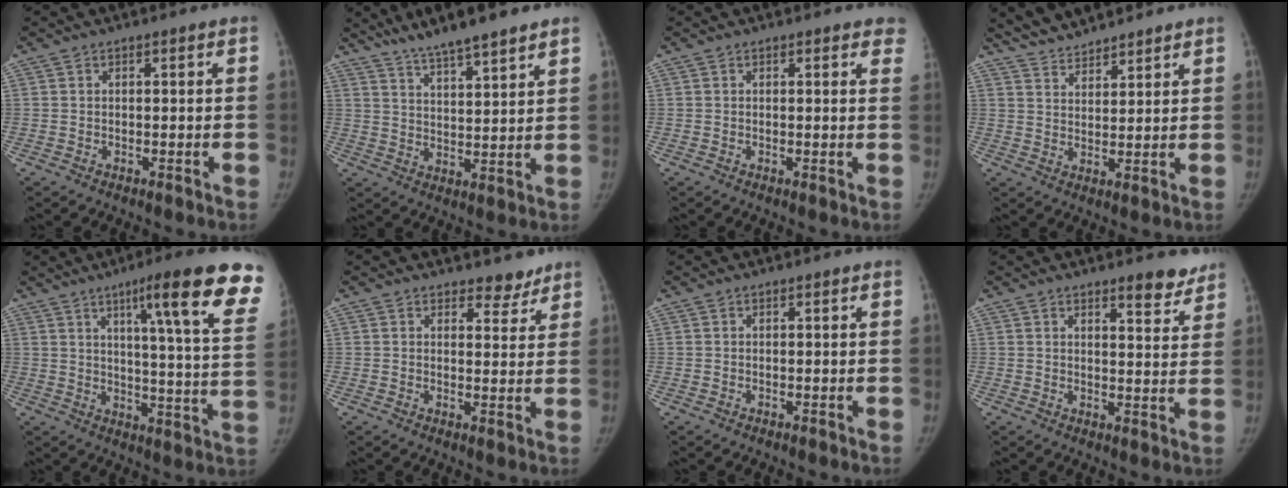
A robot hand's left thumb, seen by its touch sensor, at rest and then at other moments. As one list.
[{"total": 11.5, "force": [9.2, 1.5, 6.7], "torque": [-0.101, -0.037, 0.157]}, {"total": 3.5, "force": [2.9, 1.3, 1.4], "torque": [0.011, -0.008, 0.018]}, {"total": 7.0, "force": [6.6, 1.6, 1.6], "torque": [-0.018, -0.015, 0.125]}, {"total": 21.8, "force": [12.6, 2.4, 17.7], "torque": [-0.219, -0.046, 0.163]}, {"total": 3.7, "force": [3.1, 1.9, 0.6], "torque": [0.020, -0.023, 0.041]}, {"total": 0.0}, {"total": 5.6, "force": [4.5, 1.8, 3.0], "torque": [-0.012, -0.031, 0.058]}]